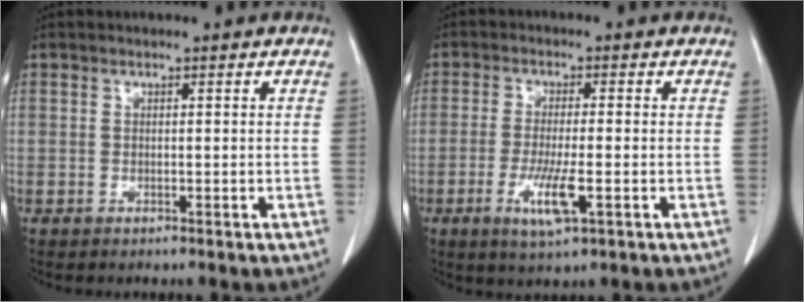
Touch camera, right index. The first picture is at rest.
{"total": 6.3, "force": [-2.3, 0.7, 5.8], "torque": [-0.113, -0.014, -0.037]}